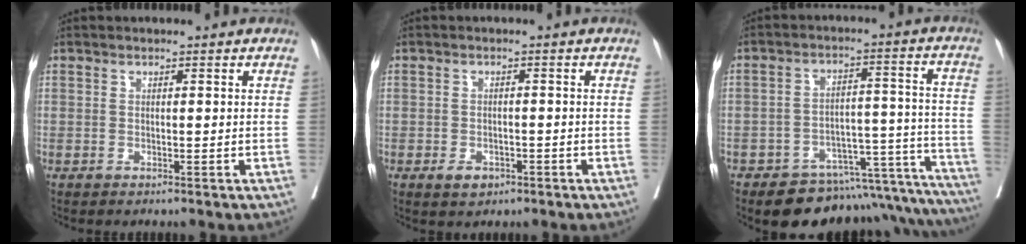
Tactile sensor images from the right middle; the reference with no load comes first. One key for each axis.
{"total": 2.6, "fx": -1.5, "fy": 1.7, "fz": 1.4, "tx": -0.022, "ty": 0.001, "tz": -0.014}
{"total": 18.2, "fx": -16.6, "fy": 5.1, "fz": 5.3, "tx": -0.004, "ty": 0.060, "tz": -0.213}